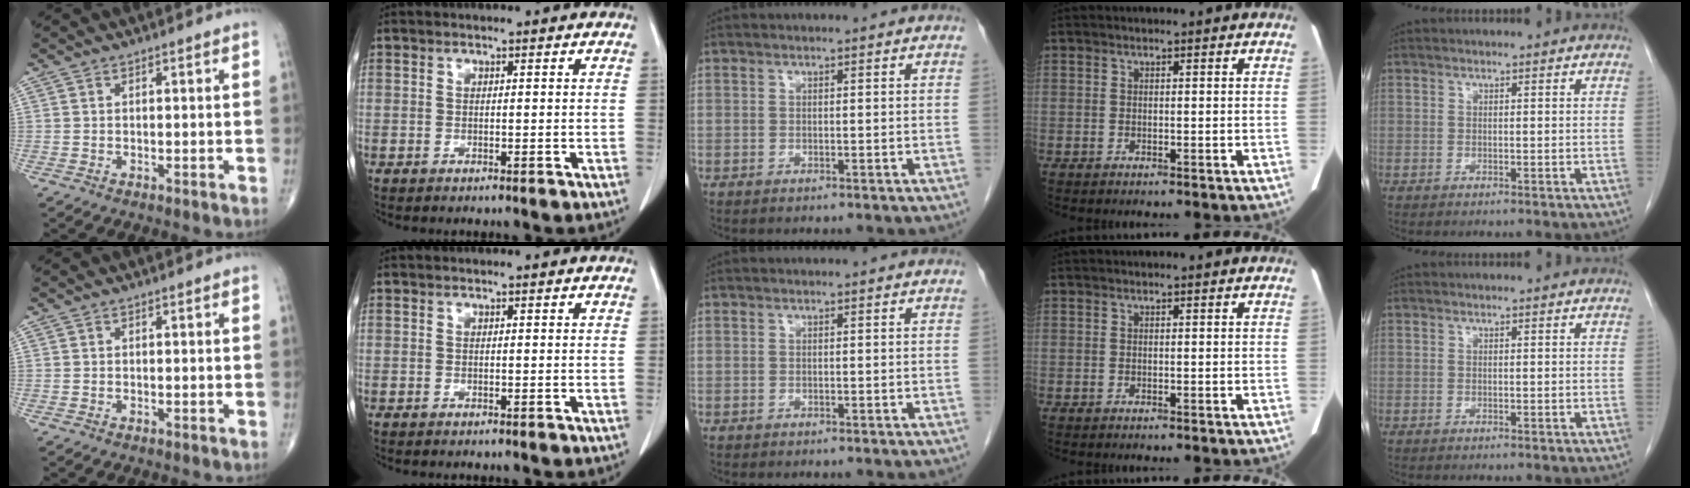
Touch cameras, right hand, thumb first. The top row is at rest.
{}